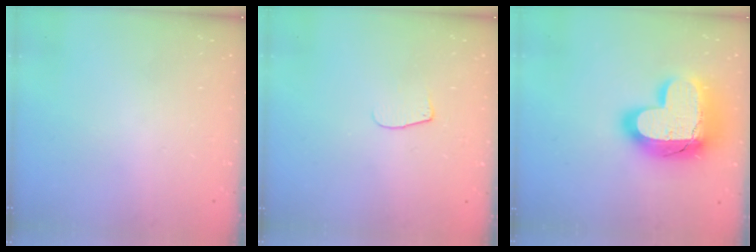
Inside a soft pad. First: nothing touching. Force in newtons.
{"total": 6.2, "press": 6.2, "slide": 0.7}
{"total": 22.3, "press": 22.3, "slide": 1.5}